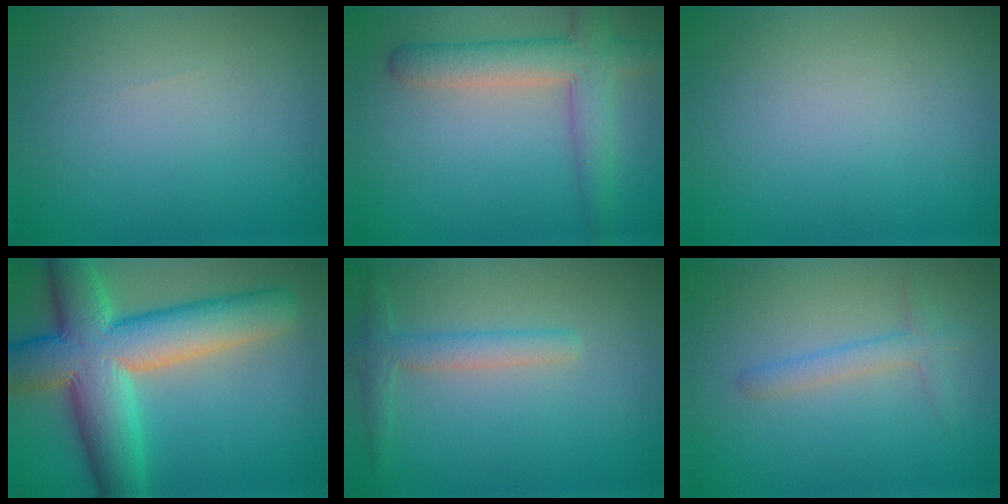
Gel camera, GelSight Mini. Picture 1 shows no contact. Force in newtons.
{"total": 5.4, "press": 5.4, "slide": 0.3}
{"total": 0.0}
{"total": 12.2, "press": 12.2, "slide": 0.5}
{"total": 2.4, "press": 2.4, "slide": 0.1}
{"total": 2.0, "press": 2.0, "slide": 0.1}